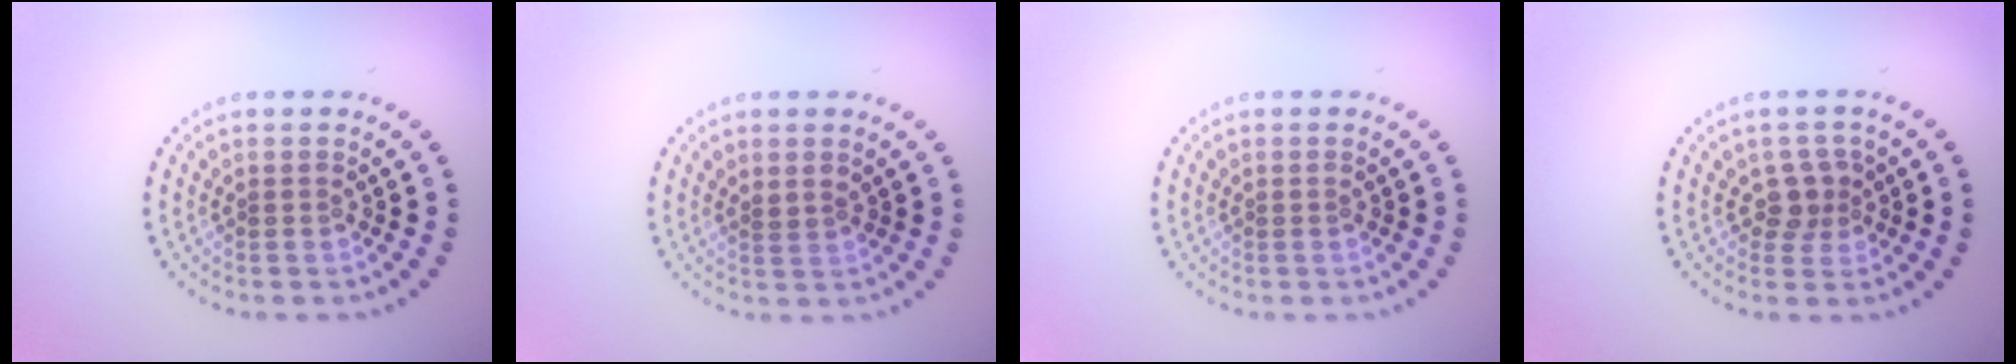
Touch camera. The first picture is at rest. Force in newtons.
{"total": 0.8, "press": 0.4, "slide": 0.6}
{"total": 0.0}
{"total": 2.2, "press": 1.9, "slide": 1.1}